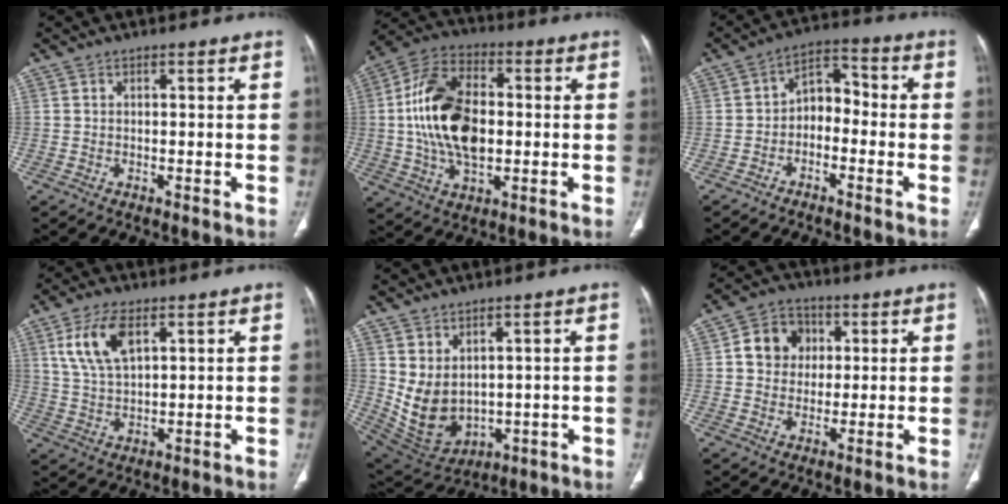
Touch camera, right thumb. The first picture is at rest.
{"total": 18.0, "force": [0.1, 10.7, 14.5], "torque": [-0.263, 0.018, 0.001]}
{"total": 6.8, "force": [-2.2, 4.8, 4.3], "torque": [-0.045, 0.043, -0.051]}
{"total": 9.2, "force": [4.1, 4.3, 7.0], "torque": [-0.139, -0.011, 0.085]}
{"total": 10.1, "force": [1.6, 7.1, 7.0], "torque": [-0.115, -0.018, 0.067]}
{"total": 8.3, "force": [1.7, 7.2, 3.7], "torque": [-0.027, 0.001, 0.023]}